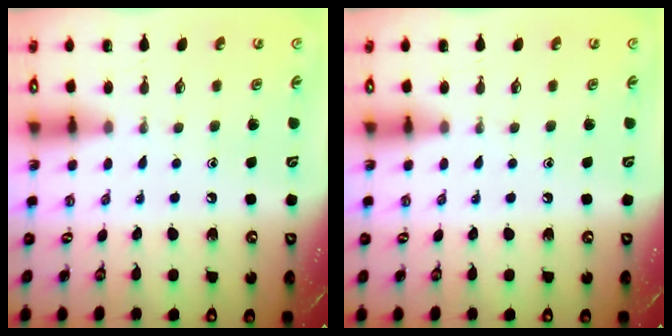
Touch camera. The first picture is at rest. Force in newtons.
{"total": 0.0}